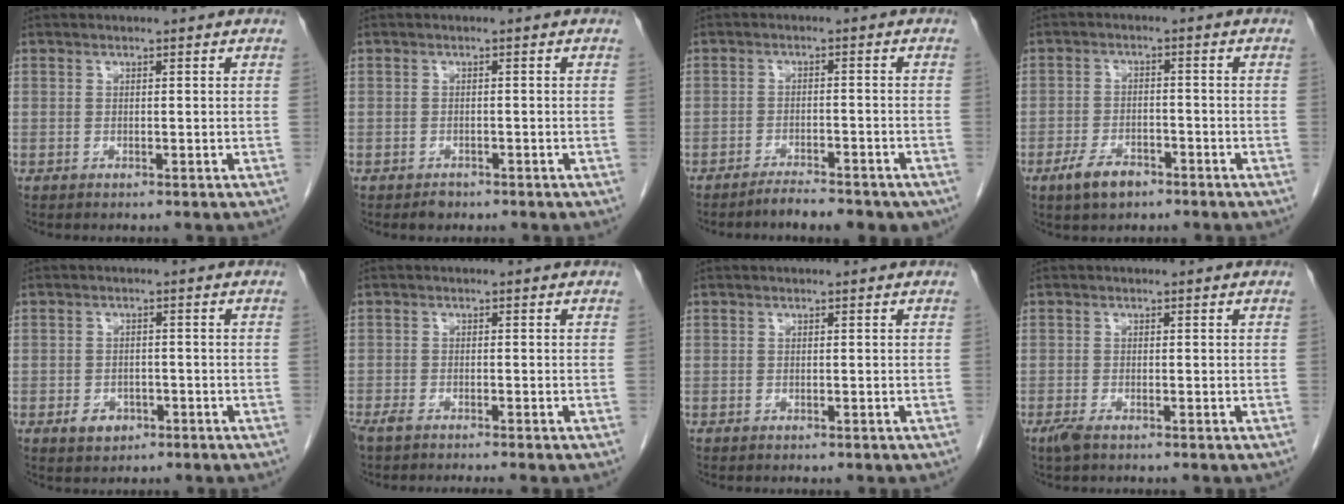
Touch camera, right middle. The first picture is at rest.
{"total": 1.5, "force": [-1.1, 0.9, 0.3], "torque": [-0.010, 0.001, -0.014]}
{"total": 6.6, "force": [-5.6, 1.7, 3.1], "torque": [-0.039, 0.000, -0.076]}
{"total": 4.7, "force": [-3.1, 2.2, 2.8], "torque": [-0.059, 0.001, -0.051]}
{"total": 3.0, "force": [-1.5, 2.2, 1.4], "torque": [-0.020, 0.004, -0.014]}
{"total": 3.9, "force": [-3.3, 0.2, 2.0], "torque": [-0.032, -0.007, -0.053]}
{"total": 0.0}
{"total": 1.8, "force": [-1.2, 0.4, 1.2], "torque": [-0.031, -0.006, -0.022]}